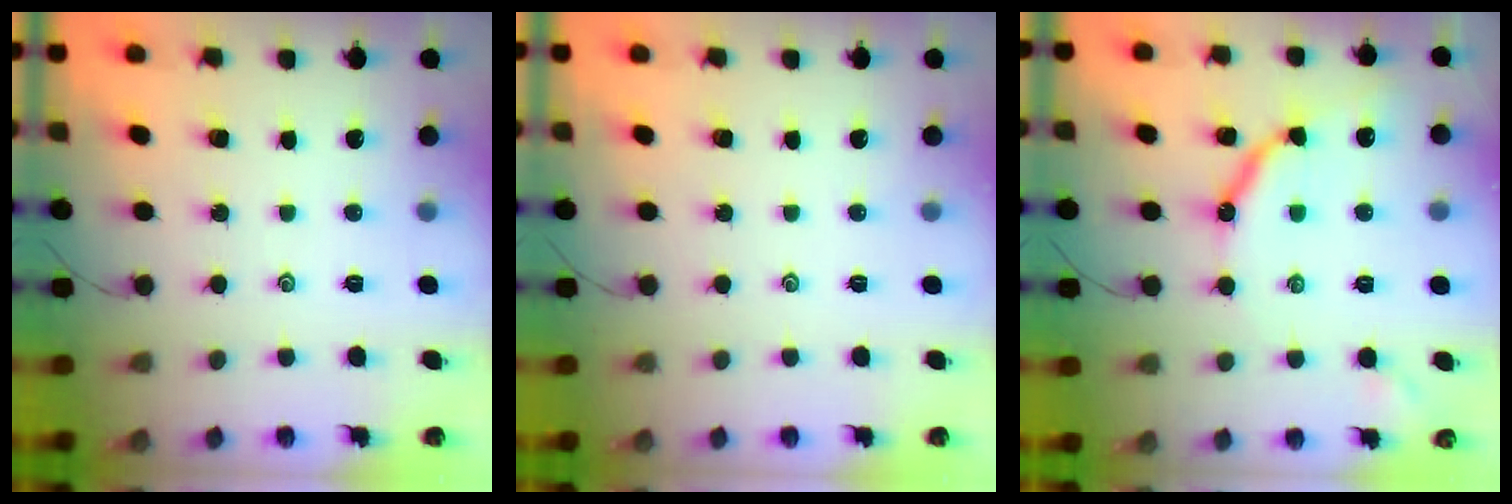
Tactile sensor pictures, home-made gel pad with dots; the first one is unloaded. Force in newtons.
{"total": 0.0}
{"total": 9.6, "press": 9.6, "slide": 1.0}